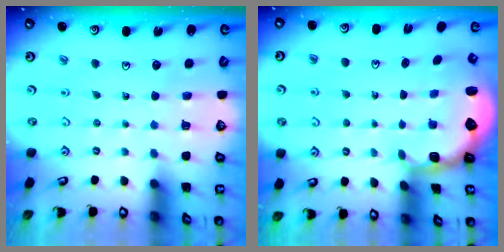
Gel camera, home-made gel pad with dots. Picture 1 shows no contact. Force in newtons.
{"total": 2.7, "press": 2.1, "slide": 1.7}